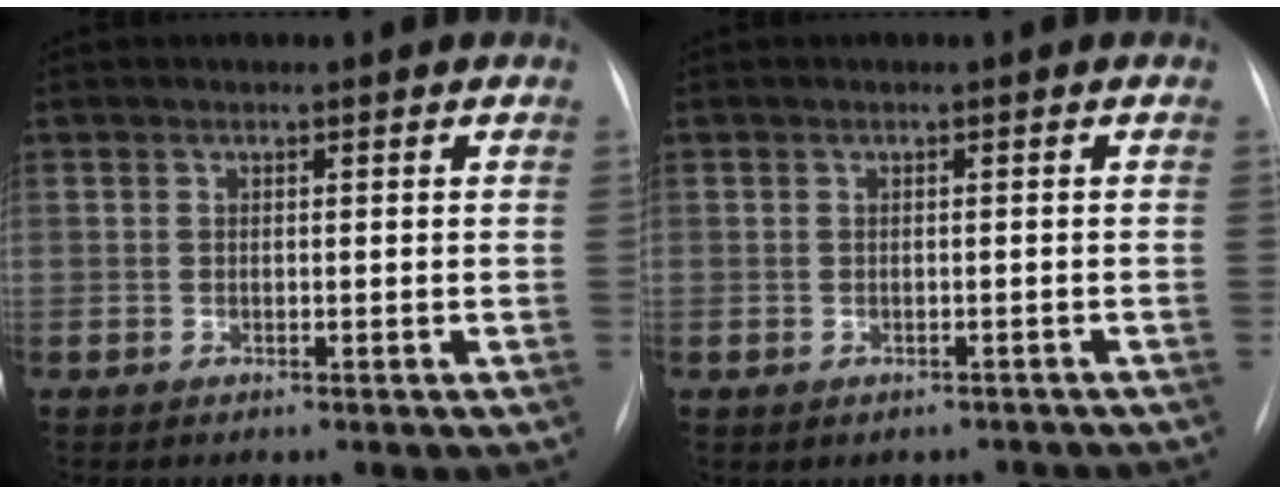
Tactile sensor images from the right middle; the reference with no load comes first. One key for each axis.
{"total": 2.7, "fx": -2.1, "fy": 1.6, "fz": 0.5, "tx": -0.007, "ty": 0.010, "tz": -0.022}